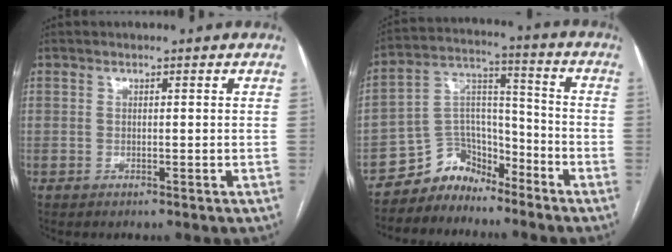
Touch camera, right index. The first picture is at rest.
{"total": 7.7, "force": [-6.6, 4.1, 0.2], "torque": [0.003, 0.054, -0.118]}